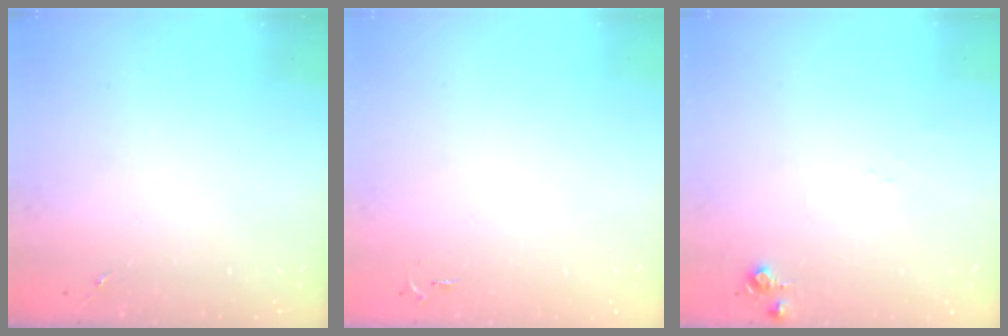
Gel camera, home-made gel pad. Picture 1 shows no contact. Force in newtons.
{"total": 2.6, "press": 2.6, "slide": 0.4}
{"total": 4.2, "press": 4.2, "slide": 0.6}